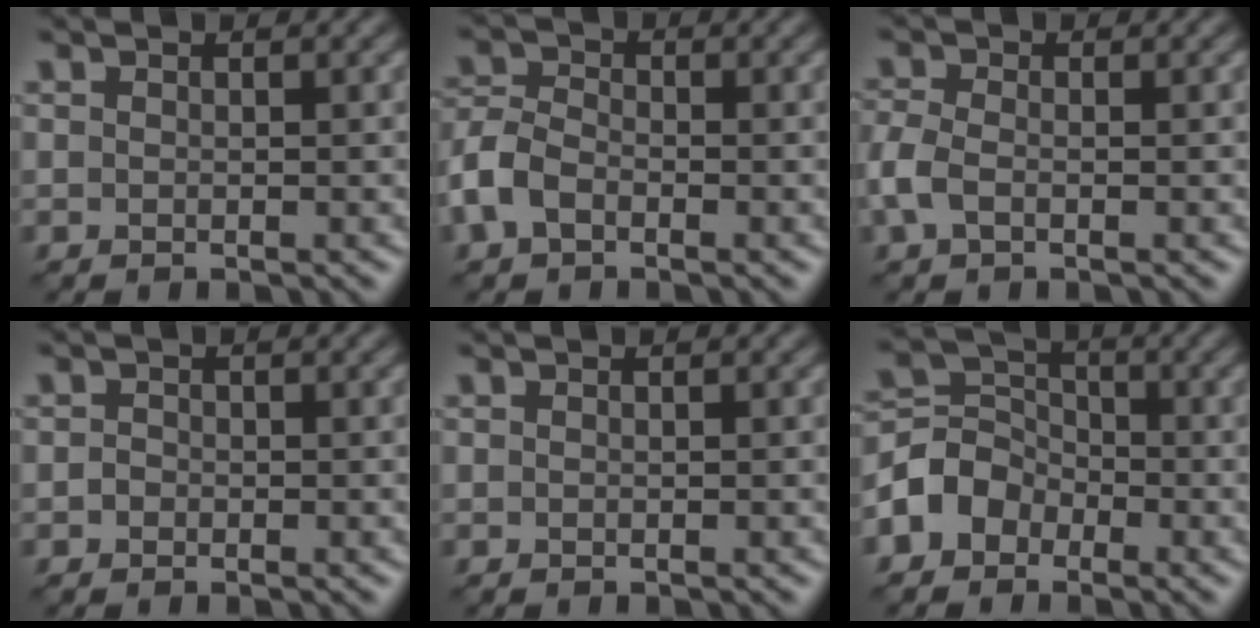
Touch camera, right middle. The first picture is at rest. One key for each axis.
{"total": 3.7, "fx": -1.9, "fy": 2.3, "fz": 2.2, "tx": -0.053, "ty": 0.003, "tz": -0.054}
{"total": 2.6, "fx": -1.0, "fy": 1.6, "fz": 1.7, "tx": -0.051, "ty": 0.001, "tz": -0.030}
{"total": 0.7, "fx": -0.3, "fy": 0.6, "fz": 0.1, "tx": 0.001, "ty": -0.003, "tz": -0.013}
{"total": 0.0}
{"total": 4.1, "fx": -2.3, "fy": 3.2, "fz": 1.1, "tx": -0.018, "ty": 0.007, "tz": -0.059}